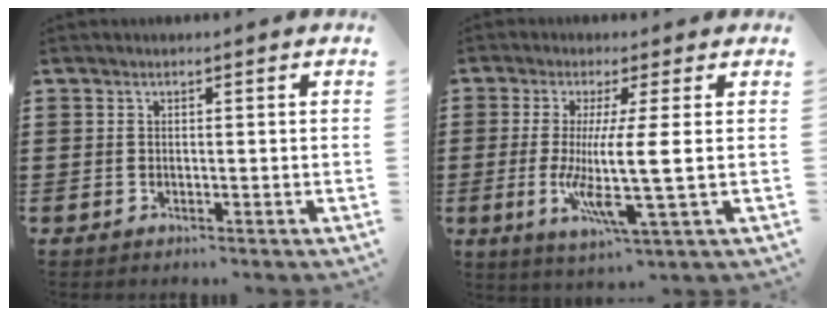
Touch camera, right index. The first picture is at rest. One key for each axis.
{"total": 8.6, "fx": -0.4, "fy": 0.0, "fz": 8.6, "tx": -0.175, "ty": -0.021, "tz": -0.012}